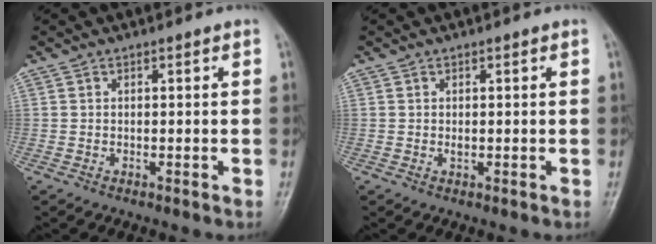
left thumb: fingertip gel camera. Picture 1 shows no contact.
{"total": 1.2, "force": [0.2, 0.6, 1.0], "torque": [-0.014, 0.002, 0.006]}